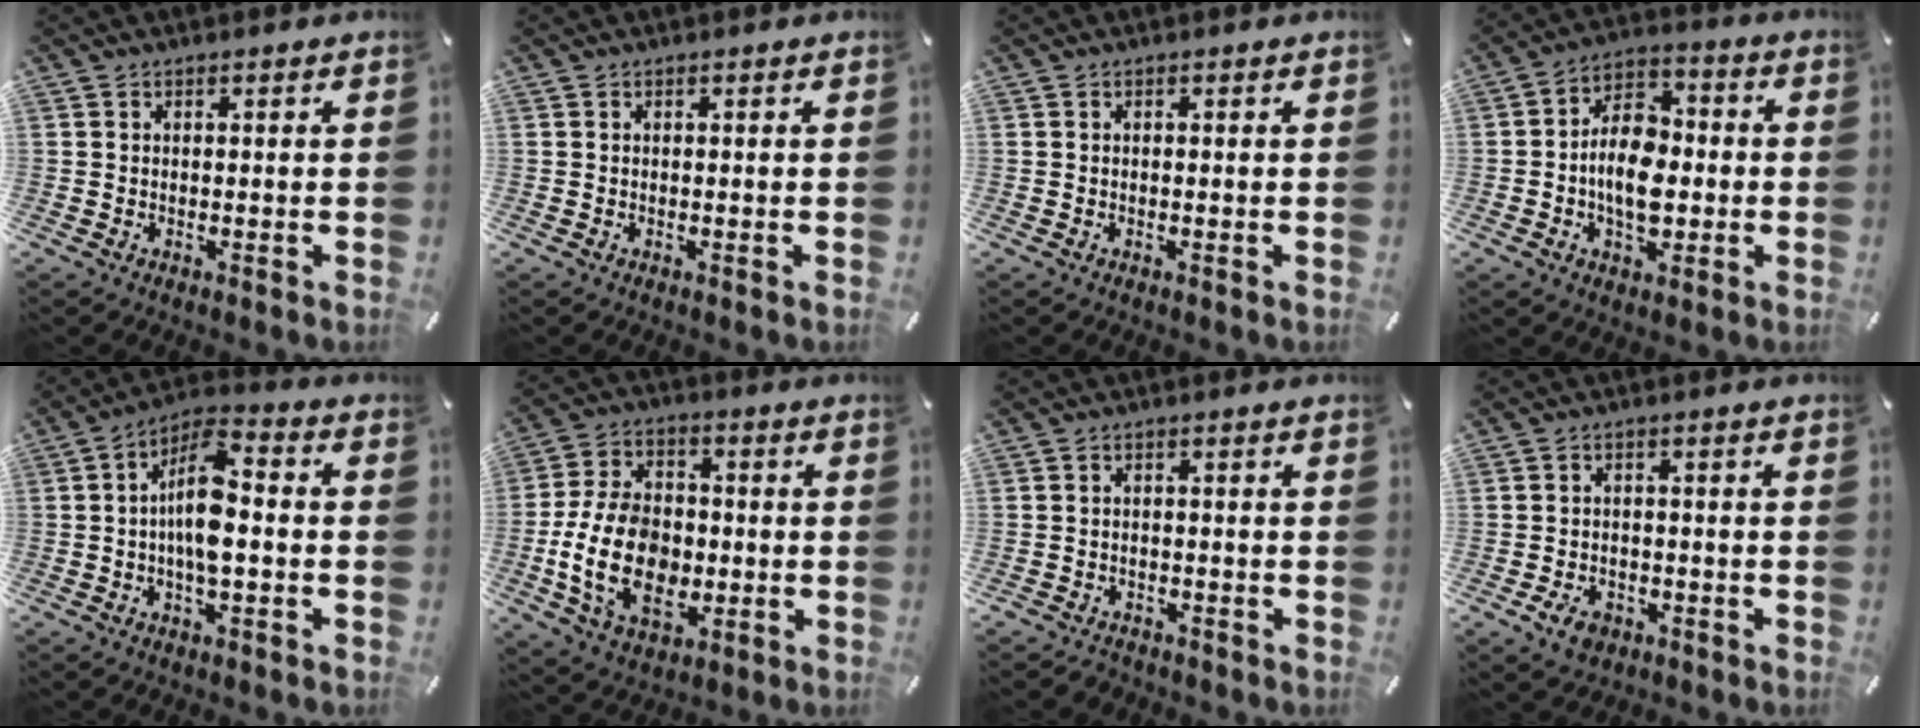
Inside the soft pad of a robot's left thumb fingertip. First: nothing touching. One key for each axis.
{"total": 0.0}
{"total": 0.0}
{"total": 12.0, "fx": -2.0, "fy": 8.4, "fz": 8.4, "tx": -0.154, "ty": 0.010, "tz": -0.036}
{"total": 10.4, "fx": -1.2, "fy": 4.2, "fz": 9.4, "tx": -0.172, "ty": 0.010, "tz": -0.018}
{"total": 16.9, "fx": -3.5, "fy": 12.0, "fz": 11.4, "tx": -0.254, "ty": 0.010, "tz": -0.064}
{"total": 2.0, "fx": -1.7, "fy": 1.1, "fz": 0.3, "tx": -0.006, "ty": 0.011, "tz": -0.036}
{"total": 4.5, "fx": -2.5, "fy": 3.1, "fz": 2.1, "tx": -0.045, "ty": 0.011, "tz": -0.047}